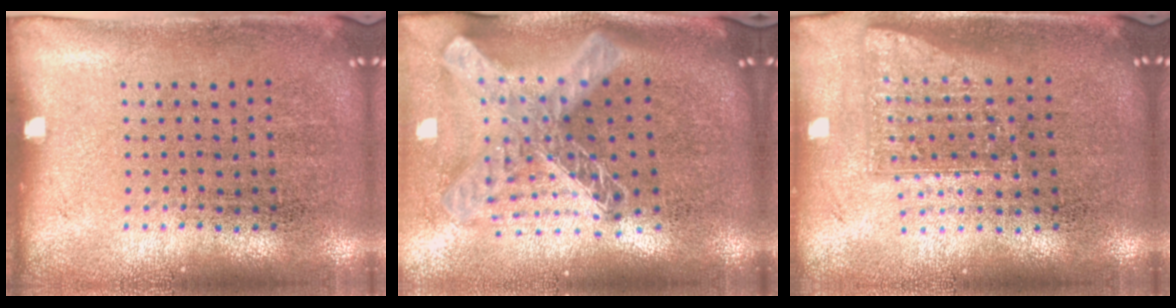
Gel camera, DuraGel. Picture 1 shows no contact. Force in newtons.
{"total": 2.8, "press": 2.0, "slide": 2.0}
{"total": 1.6, "press": 1.2, "slide": 1.1}